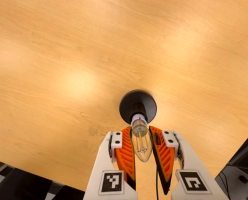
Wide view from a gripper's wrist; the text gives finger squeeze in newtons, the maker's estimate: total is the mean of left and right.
{"total": 21.5, "left": 21.0, "right": 22.0}